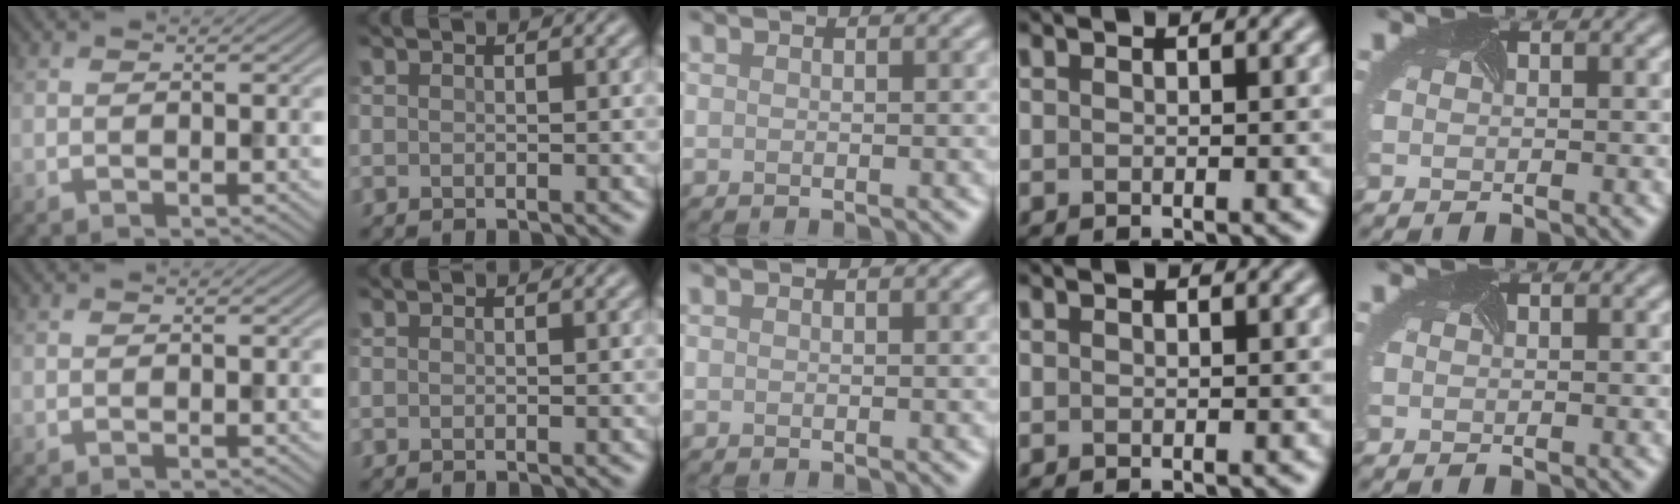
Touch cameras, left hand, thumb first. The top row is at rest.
{}